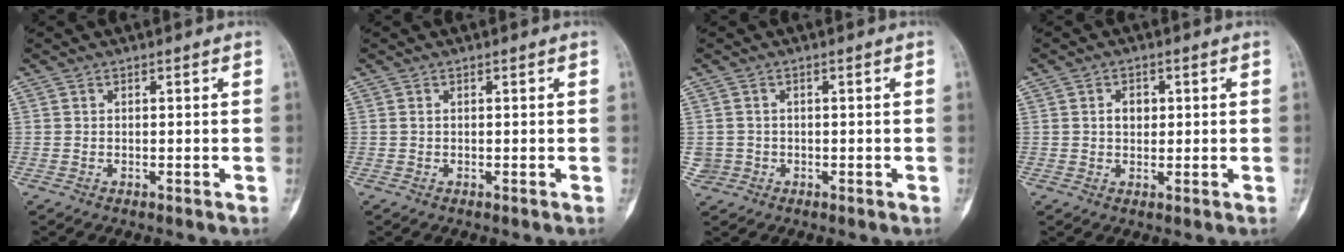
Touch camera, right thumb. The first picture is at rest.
{"total": 0.0}
{"total": 2.3, "force": [-0.5, 2.2, 0.0], "torque": [0.012, 0.007, -0.010]}
{"total": 2.9, "force": [0.5, 2.2, 1.8], "torque": [-0.012, 0.002, 0.006]}